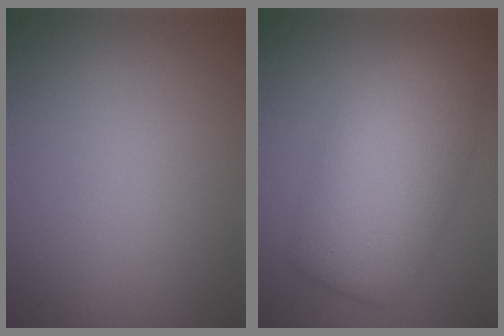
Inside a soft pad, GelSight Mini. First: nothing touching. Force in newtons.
{"total": 7.8, "press": 7.8, "slide": 0.2}